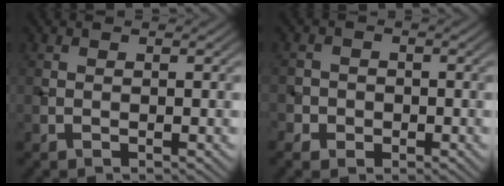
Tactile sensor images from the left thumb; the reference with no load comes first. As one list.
[{"total": 2.7, "force": [-1.0, 2.5, 0.4], "torque": [0.002, 0.005, -0.032]}]